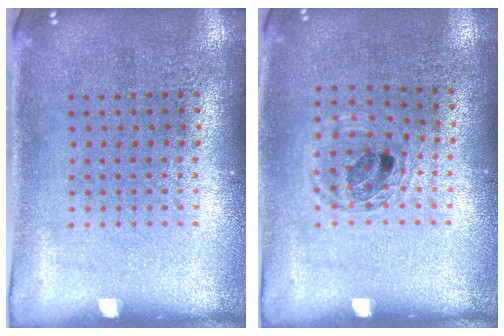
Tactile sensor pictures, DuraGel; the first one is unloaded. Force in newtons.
{"total": 0.9, "press": 0.9, "slide": 0.2}